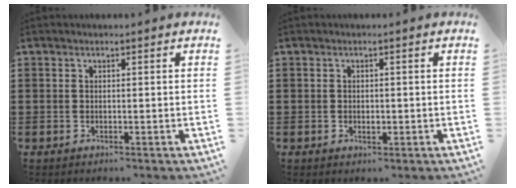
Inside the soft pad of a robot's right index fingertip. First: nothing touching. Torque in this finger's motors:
{"motor_torque": [-0.21, 1.78, -0.02, -0.01]}